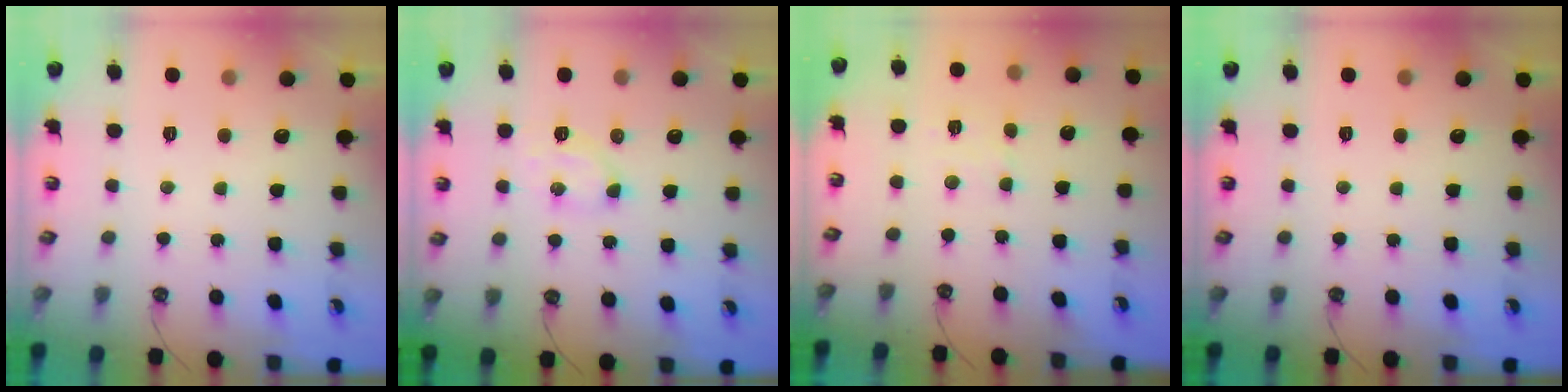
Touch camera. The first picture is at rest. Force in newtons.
{"total": 4.3, "press": 4.3, "slide": 0.4}
{"total": 2.6, "press": 2.6, "slide": 0.4}
{"total": 0.0}